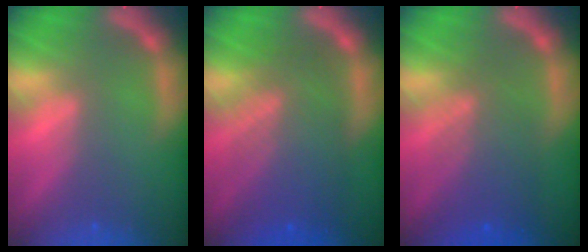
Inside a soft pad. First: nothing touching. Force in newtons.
{"total": 8.6}
{"total": 6.1}